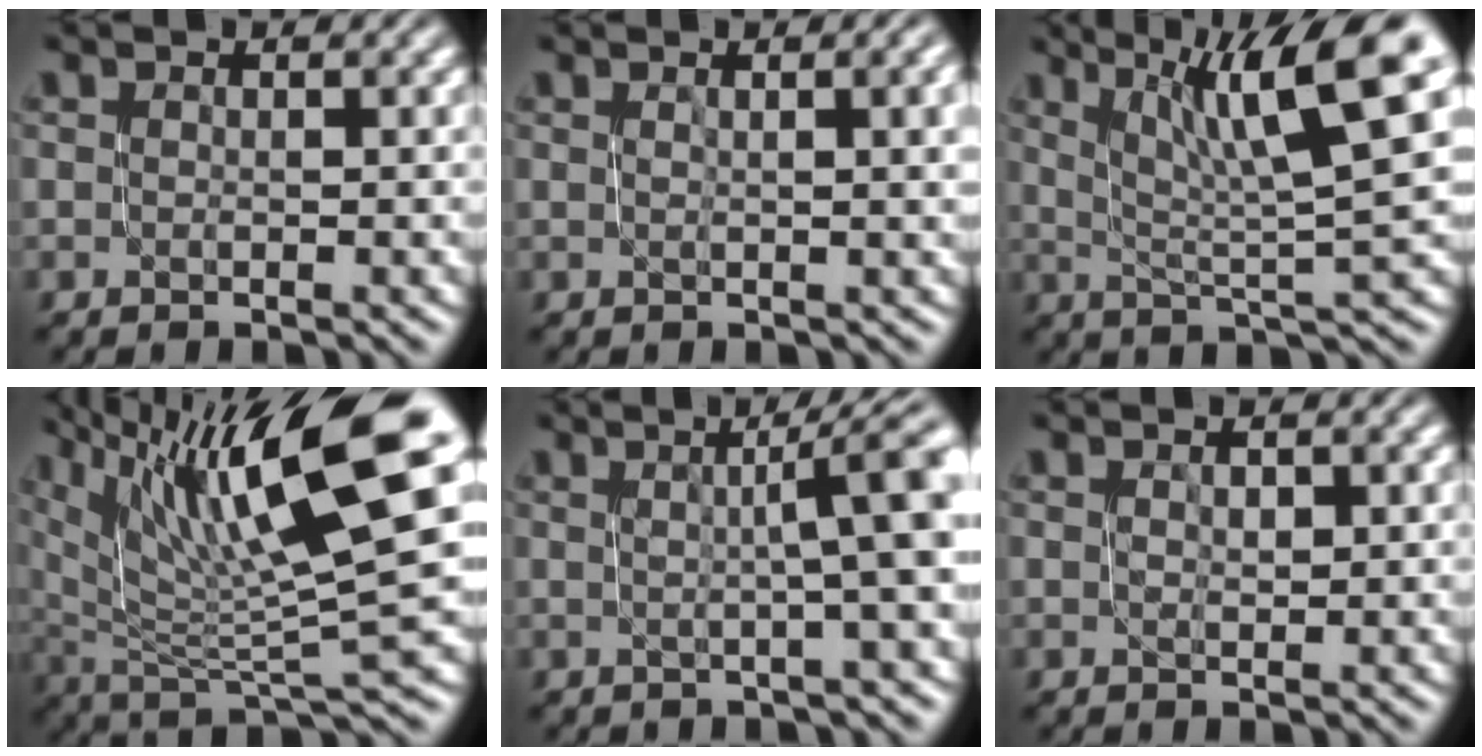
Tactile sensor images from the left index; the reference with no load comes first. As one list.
[{"total": 4.1, "force": [0.7, 1.6, 3.7], "torque": [-0.026, 0.009, 0.006]}, {"total": 10.0, "force": [4.4, 2.0, 8.8], "torque": [-0.122, 0.011, 0.077]}, {"total": 14.1, "force": [6.3, 3.1, 12.2], "torque": [-0.195, 0.013, 0.115]}, {"total": 6.6, "force": [0.8, 1.1, 6.5], "torque": [-0.077, 0.010, 0.010]}, {"total": 0.8, "force": [0.2, 0.4, 0.6], "torque": [-0.009, 0.002, 0.004]}]